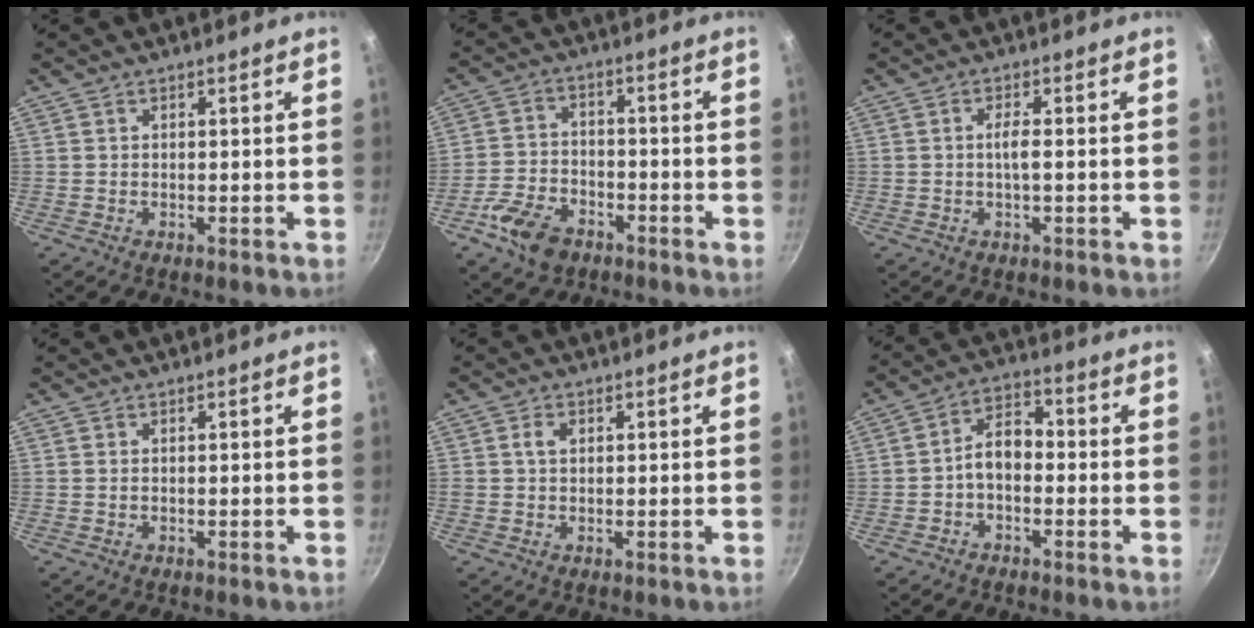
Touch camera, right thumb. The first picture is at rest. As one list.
[{"total": 9.8, "force": [-5.9, 5.8, 5.3], "torque": [-0.093, 0.036, -0.120]}, {"total": 2.4, "force": [-0.3, 0.5, 2.3], "torque": [-0.050, 0.006, -0.009]}, {"total": 0.0}, {"total": 2.2, "force": [0.6, 1.6, 1.4], "torque": [-0.017, 0.003, 0.010]}, {"total": 6.4, "force": [-1.5, 4.0, 4.7], "torque": [-0.066, 0.032, -0.037]}]